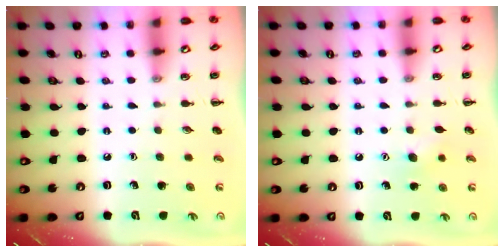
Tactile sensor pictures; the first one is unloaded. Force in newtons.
{"total": 5.3, "press": 5.1, "slide": 1.4}